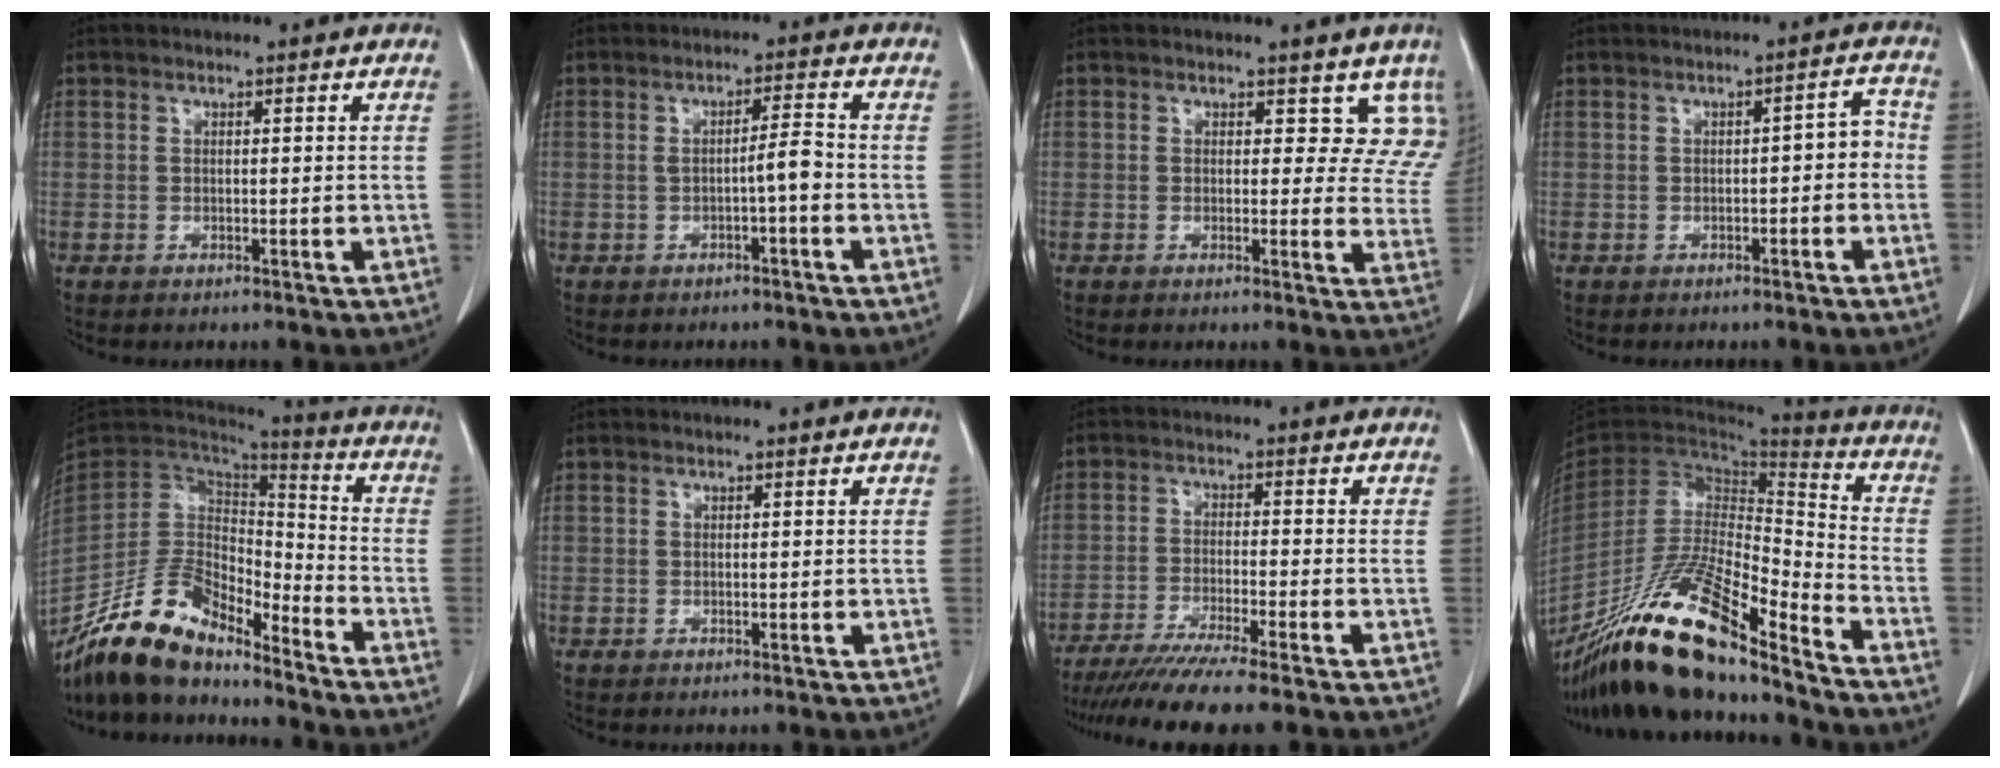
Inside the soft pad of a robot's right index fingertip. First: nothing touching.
{"total": 3.0, "force": [-0.8, 0.1, 2.9], "torque": [-0.042, 0.005, -0.013]}
{"total": 6.9, "force": [5.2, 3.9, 2.1], "torque": [0.012, -0.009, 0.034]}
{"total": 3.5, "force": [-0.7, 1.3, 3.2], "torque": [-0.038, 0.021, -0.008]}
{"total": 17.9, "force": [-14.7, 5.9, 8.5], "torque": [-0.160, 0.018, -0.270]}
{"total": 0.0}
{"total": 11.1, "force": [-9.3, -1.0, 5.9], "torque": [-0.075, -0.033, -0.149]}
{"total": 24.4, "force": [-18.6, 3.3, 15.5], "torque": [-0.290, -0.027, -0.336]}